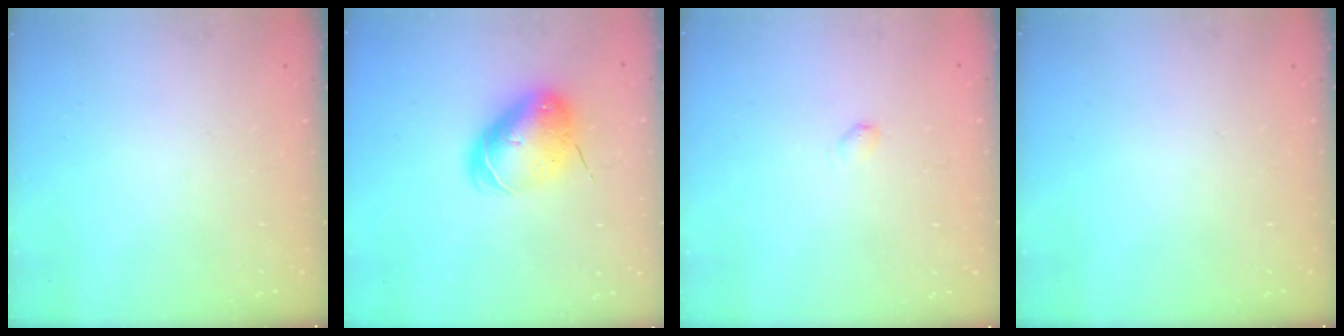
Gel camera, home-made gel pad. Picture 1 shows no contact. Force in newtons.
{"total": 8.1, "press": 8.0, "slide": 1.5}
{"total": 2.5, "press": 2.5, "slide": 0.4}
{"total": 0.0}